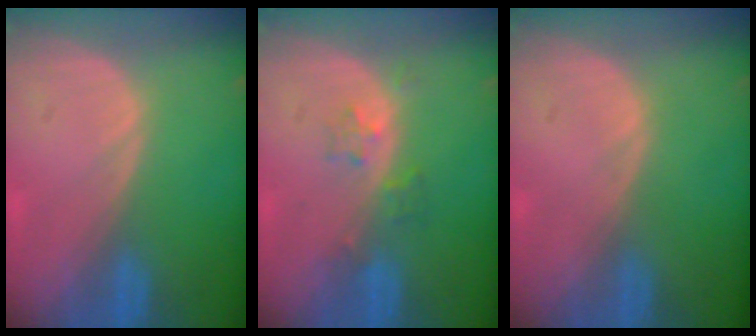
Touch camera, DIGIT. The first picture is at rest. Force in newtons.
{"total": 2.6, "press": 2.6, "slide": 0.2}
{"total": 0.0}